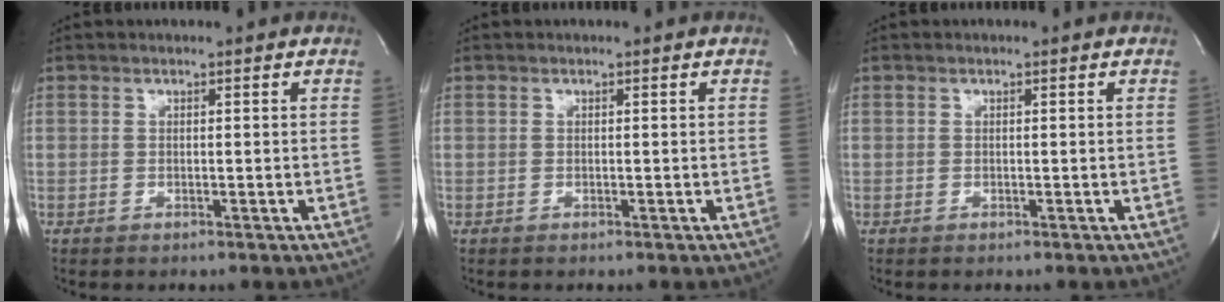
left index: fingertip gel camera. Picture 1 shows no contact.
{"total": 0.0}
{"total": 0.0}